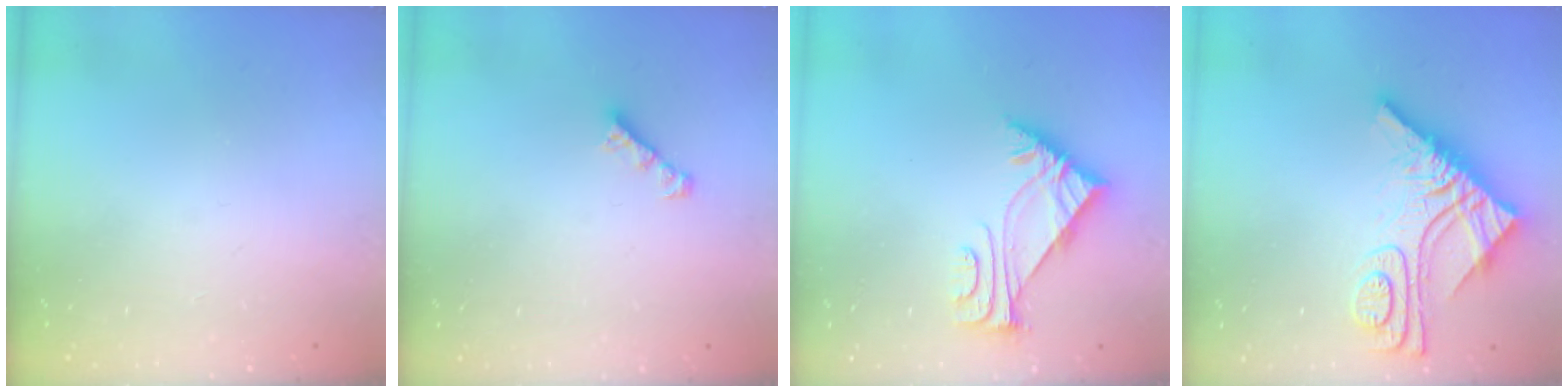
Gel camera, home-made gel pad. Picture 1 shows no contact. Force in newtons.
{"total": 2.4, "press": 2.4, "slide": 0.1}
{"total": 5.4, "press": 5.3, "slide": 1.1}
{"total": 12.6, "press": 12.5, "slide": 1.2}